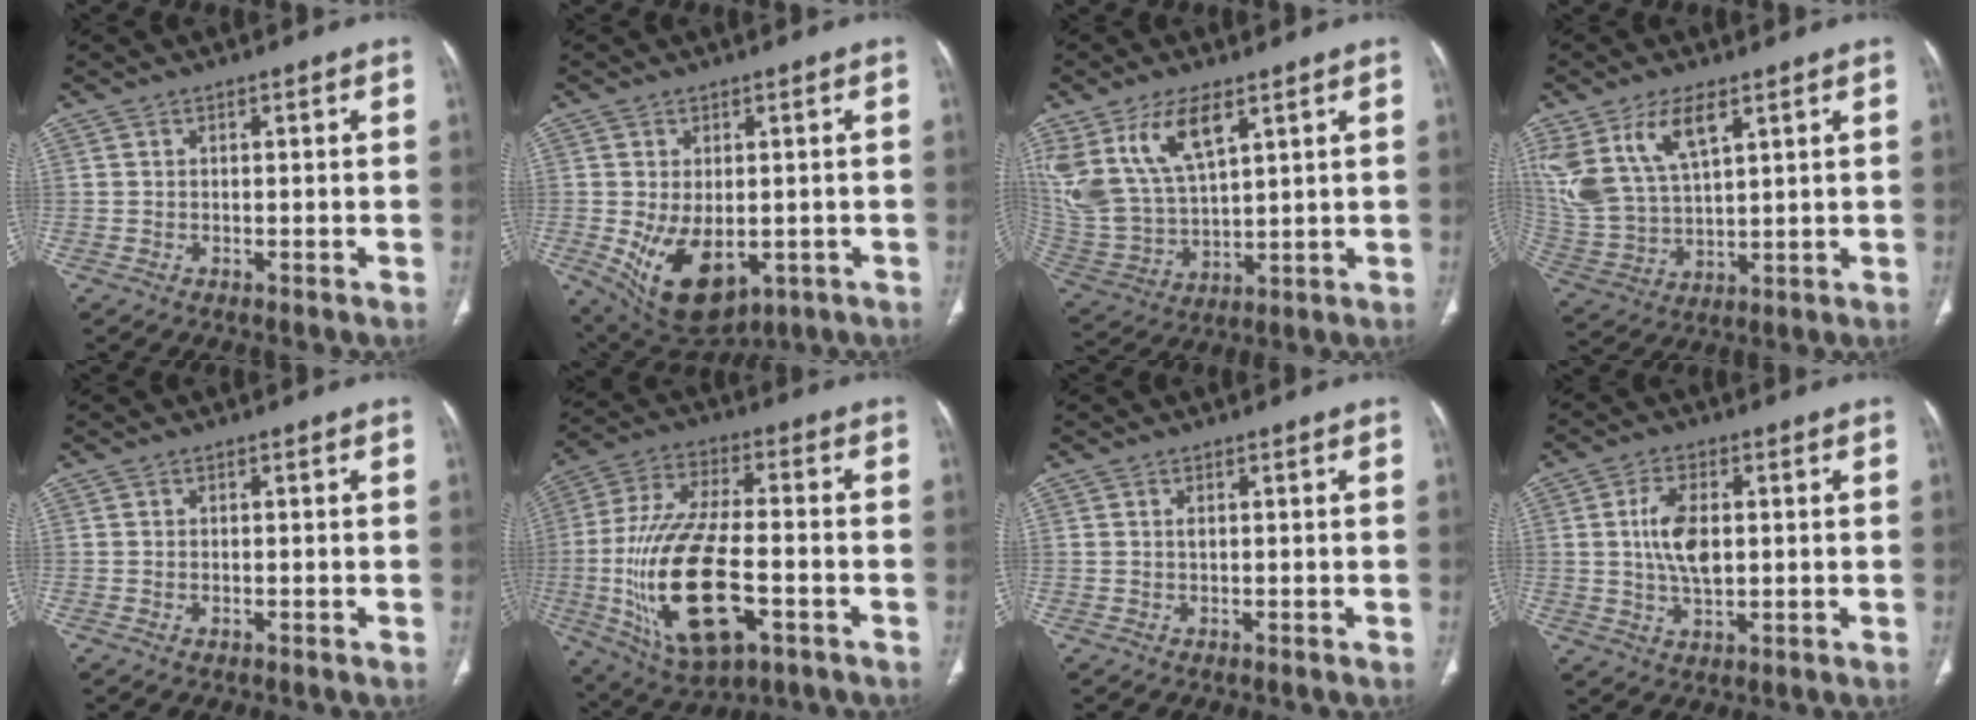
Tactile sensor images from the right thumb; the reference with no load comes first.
{"total": 12.5, "force": [-2.8, 7.5, 9.6], "torque": [-0.154, -0.012, -0.018]}
{"total": 16.3, "force": [8.3, 7.8, 11.6], "torque": [-0.228, -0.028, 0.179]}
{"total": 14.8, "force": [7.5, 7.1, 10.6], "torque": [-0.213, -0.021, 0.162]}
{"total": 0.6, "force": [-0.1, 0.3, 0.4], "torque": [-0.013, 0.004, 0.000]}
{"total": 22.5, "force": [-5.5, 9.9, 19.4], "torque": [-0.394, 0.014, -0.082]}
{"total": 0.8, "force": [0.3, 0.4, 0.6], "torque": [-0.013, 0.003, 0.006]}
{"total": 8.1, "force": [0.9, 4.3, 6.8], "torque": [-0.129, -0.002, 0.019]}